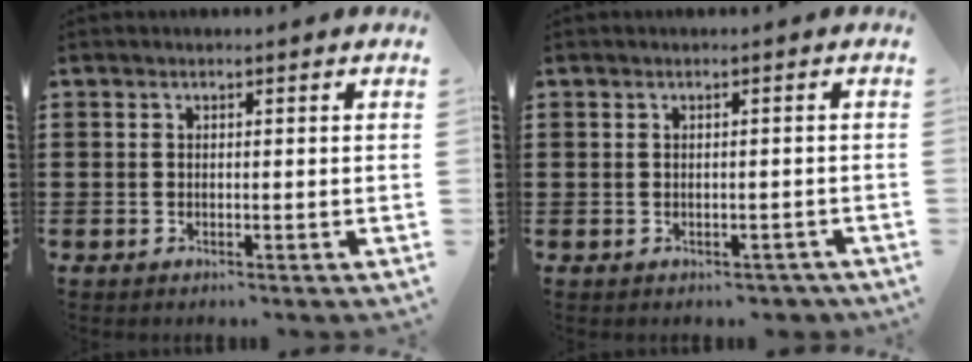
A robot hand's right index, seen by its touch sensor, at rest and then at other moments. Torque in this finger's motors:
{"motor_torque": [-0.59, 0.42, -1.05, -0.21]}